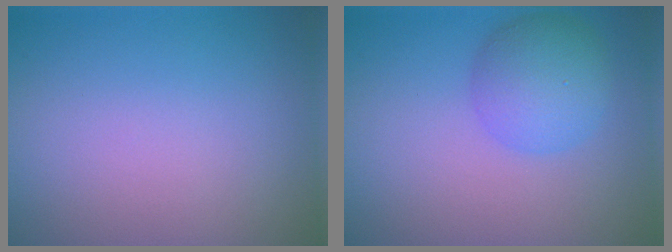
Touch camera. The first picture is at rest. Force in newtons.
{"total": 4.0, "press": 3.9, "slide": 0.2}